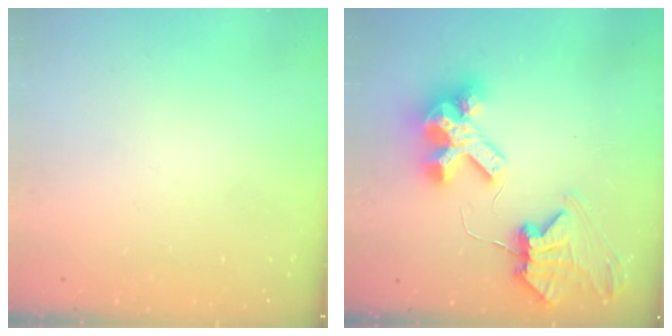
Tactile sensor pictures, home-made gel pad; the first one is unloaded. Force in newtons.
{"total": 12.4, "press": 12.4, "slide": 1.3}